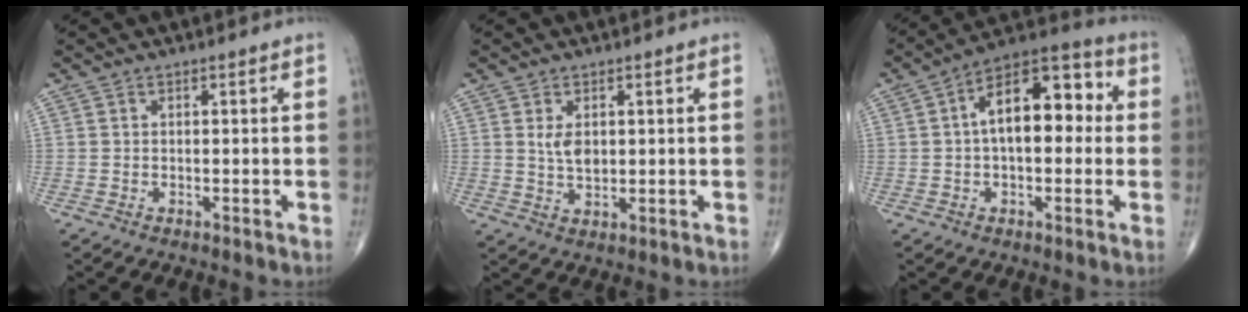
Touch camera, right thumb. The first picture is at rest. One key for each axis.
{"total": 4.1, "fx": 0.9, "fy": 2.3, "fz": 3.2, "tx": -0.054, "ty": -0.010, "tz": 0.023}
{"total": 14.9, "fx": 1.7, "fy": 7.9, "fz": 12.6, "tx": -0.171, "ty": 0.042, "tz": 0.013}